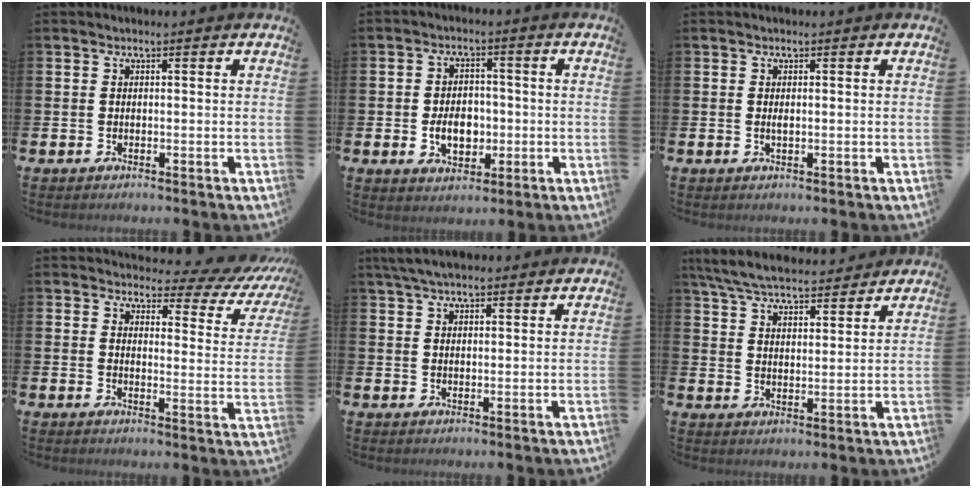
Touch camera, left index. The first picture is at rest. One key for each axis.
{"total": 5.1, "fx": -0.9, "fy": 3.8, "fz": 3.3, "tx": -0.047, "ty": 0.002, "tz": -0.024}
{"total": 0.6, "fx": 0.1, "fy": 0.2, "fz": 0.6, "tx": -0.007, "ty": 0.000, "tz": 0.000}
{"total": 3.7, "fx": 3.0, "fy": 1.8, "fz": 1.2, "tx": -0.021, "ty": -0.035, "tz": 0.038}
{"total": 4.4, "fx": 3.9, "fy": 1.3, "fz": 1.7, "tx": -0.038, "ty": -0.006, "tz": 0.072}
{"total": 7.0, "fx": 6.7, "fy": 1.1, "fz": 1.8, "tx": -0.060, "ty": -0.035, "tz": 0.119}